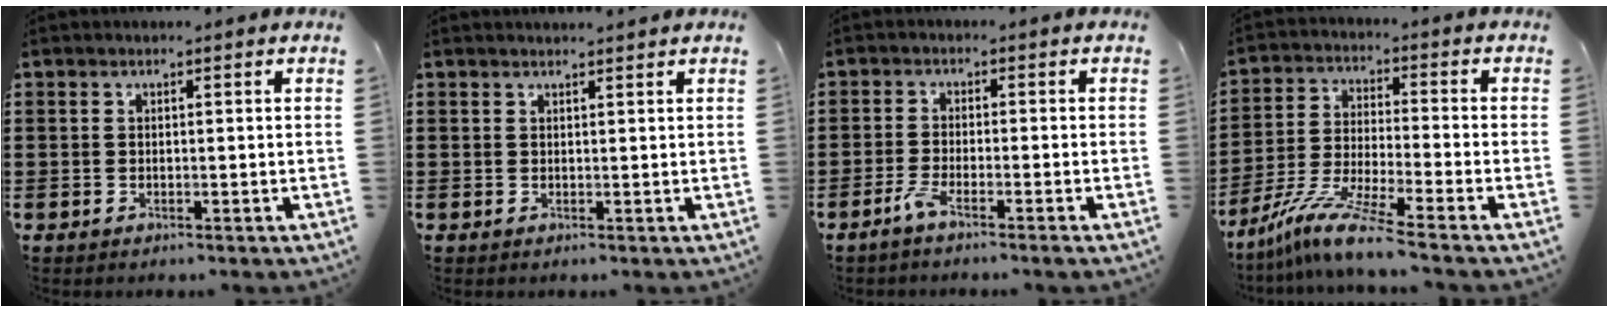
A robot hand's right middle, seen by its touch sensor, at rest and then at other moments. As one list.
[{"total": 1.2, "force": [1.2, -0.1, 0.1], "torque": [-0.005, -0.001, 0.022]}, {"total": 2.7, "force": [-1.8, 0.0, 2.1], "torque": [-0.051, -0.007, -0.037]}, {"total": 8.6, "force": [-7.0, -0.1, 5.1], "torque": [-0.114, -0.012, -0.139]}]